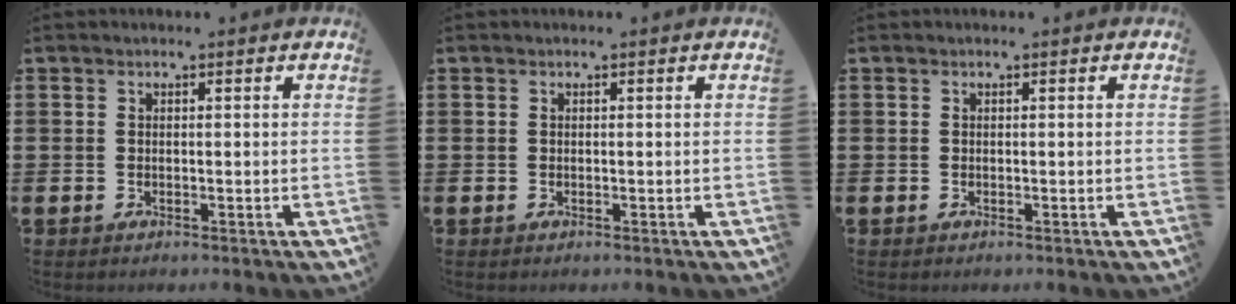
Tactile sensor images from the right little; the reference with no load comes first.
{"total": 0.0}
{"total": 0.0}